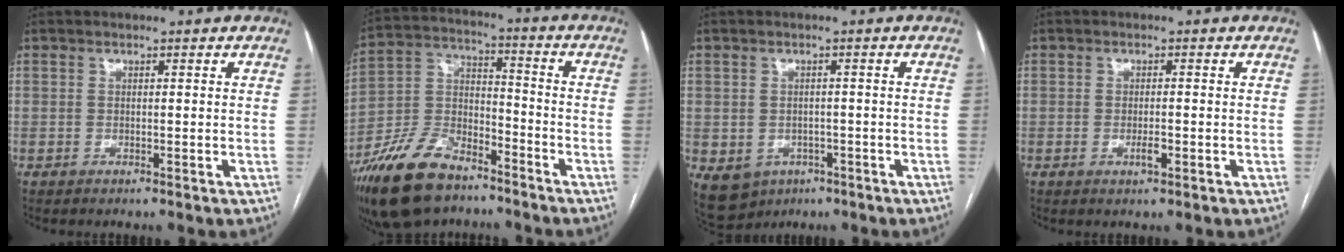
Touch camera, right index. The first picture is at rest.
{"total": 16.1, "force": [-11.7, 7.1, 8.5], "torque": [-0.172, 0.012, -0.209]}
{"total": 8.8, "force": [-4.0, 7.4, 2.5], "torque": [-0.065, 0.007, -0.044]}
{"total": 1.9, "force": [-0.8, 0.4, 1.7], "torque": [-0.030, -0.001, -0.013]}